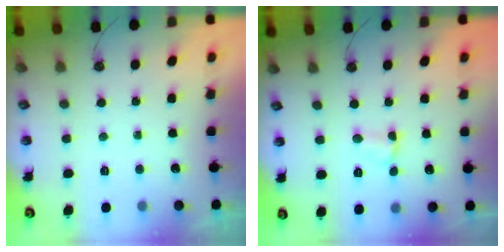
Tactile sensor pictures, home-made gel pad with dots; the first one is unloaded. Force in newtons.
{"total": 2.2, "press": 2.2, "slide": 0.4}